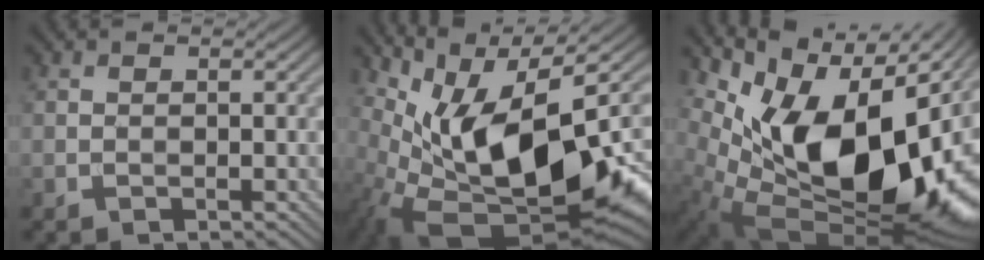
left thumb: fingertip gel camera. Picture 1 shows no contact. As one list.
[{"total": 15.9, "force": [-1.2, 7.9, 13.8], "torque": [-0.241, 0.001, -0.019]}, {"total": 17.3, "force": [1.5, 11.0, 13.3], "torque": [-0.217, -0.030, 0.042]}]